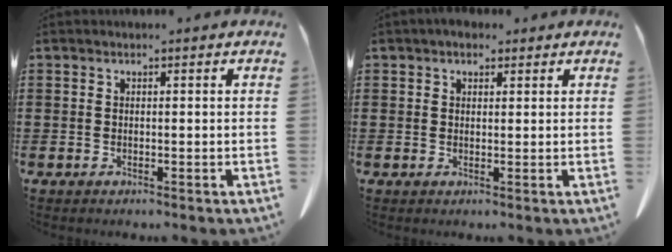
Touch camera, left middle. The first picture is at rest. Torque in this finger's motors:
{"motor_torque": [1.75, -0.08, 0.33, 0.12]}